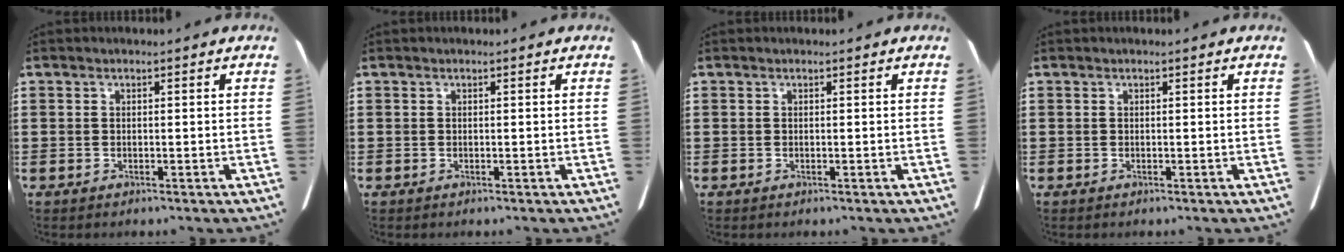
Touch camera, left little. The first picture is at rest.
{"total": 0.0}
{"total": 0.0}
{"total": 0.0}